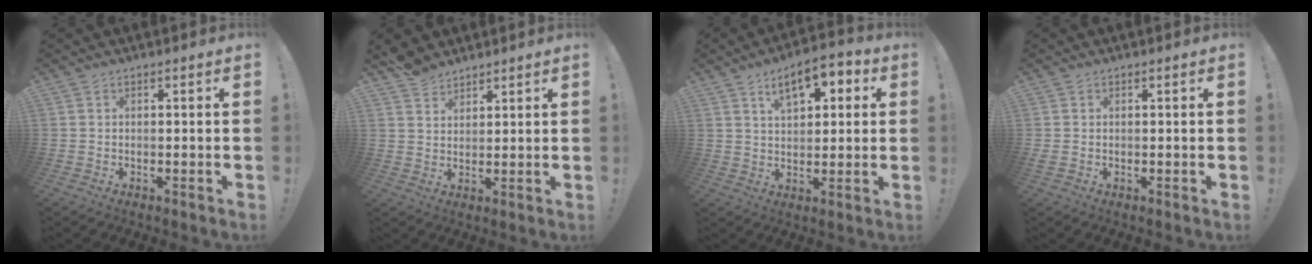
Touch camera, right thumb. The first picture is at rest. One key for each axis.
{"total": 5.9, "fx": 4.9, "fy": 3.1, "fz": 0.8, "tx": -0.010, "ty": -0.032, "tz": 0.096}
{"total": 9.9, "fx": 4.8, "fy": 5.2, "fz": 6.9, "tx": -0.097, "ty": -0.011, "tz": 0.082}
{"total": 0.8, "fx": 0.3, "fy": 0.6, "fz": 0.4, "tx": -0.004, "ty": 0.000, "tz": 0.004}